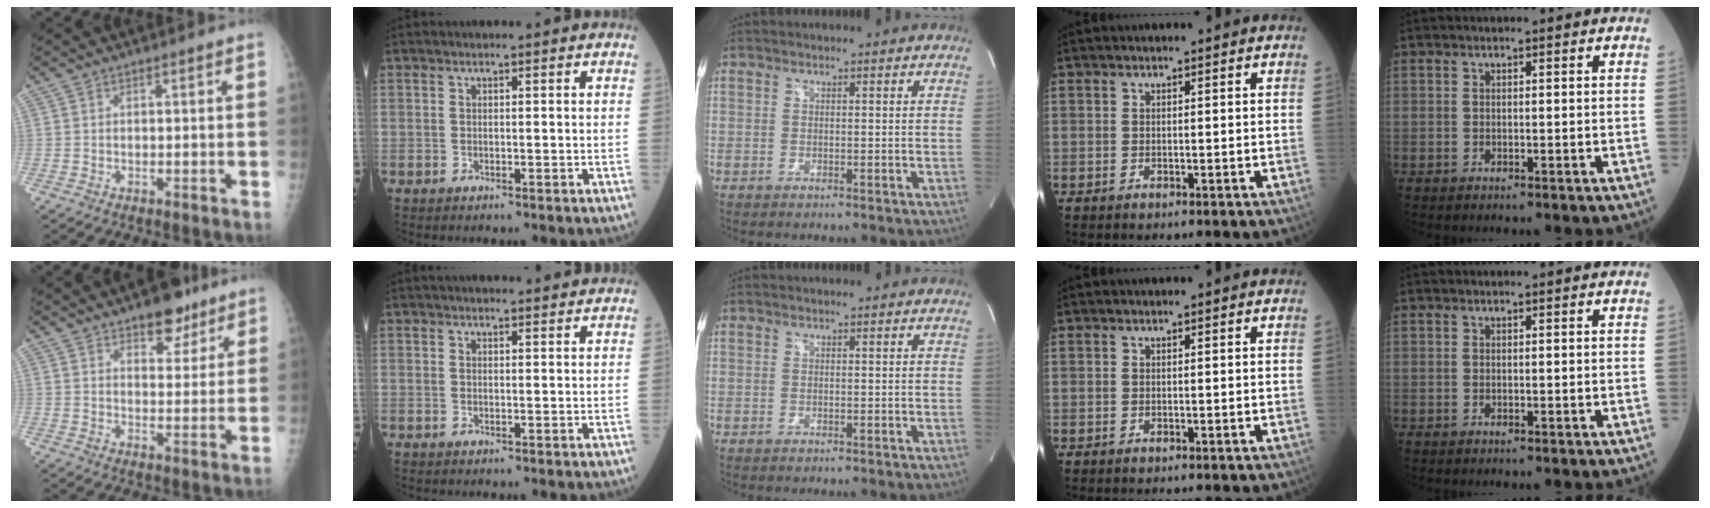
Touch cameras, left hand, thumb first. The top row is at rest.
{"thumb": {"total": 7.7, "force": [5.3, 3.9, 4.0], "torque": [-0.021, -0.028, 0.075]}, "index": {"total": 6.9, "force": [6.5, 0.9, 2.0], "torque": [-0.018, 0.026, 0.076]}}